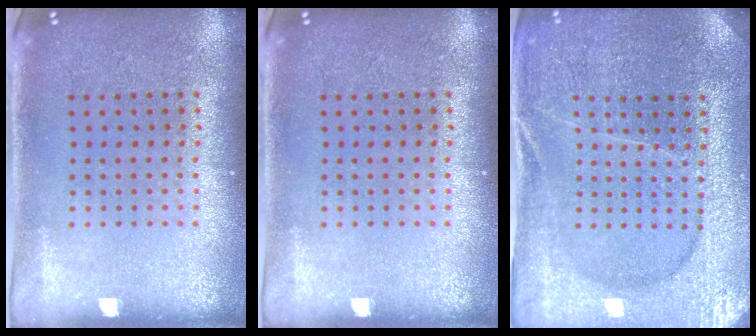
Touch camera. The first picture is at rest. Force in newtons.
{"total": 0.0}
{"total": 3.7, "press": 3.6, "slide": 0.8}